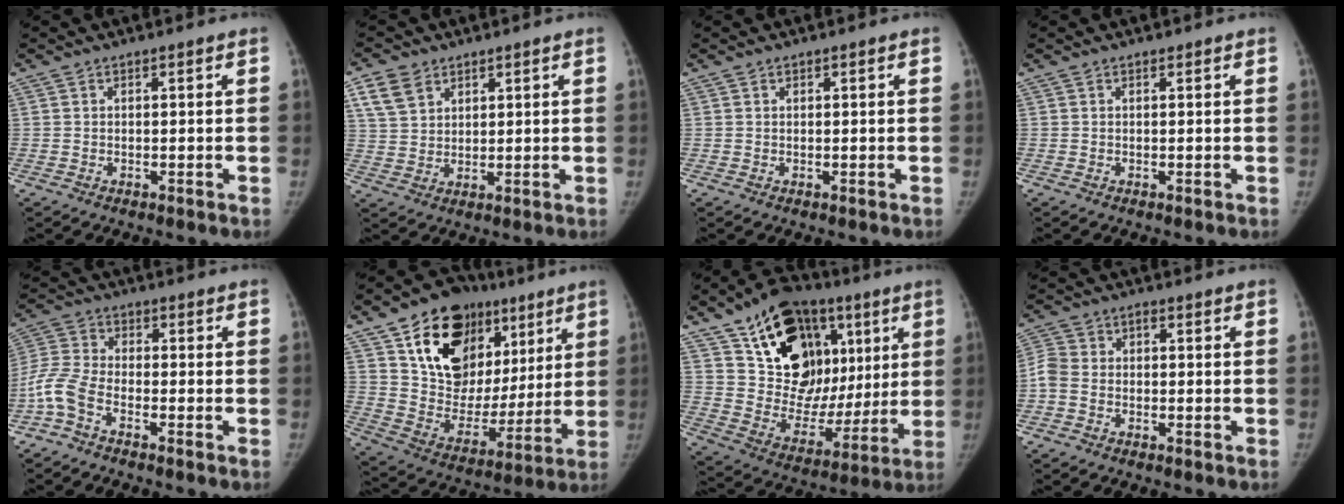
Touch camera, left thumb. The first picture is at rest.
{"total": 6.9, "force": [3.8, 4.8, 3.2], "torque": [-0.048, -0.012, 0.077]}
{"total": 0.0}
{"total": 0.0}
{"total": 6.7, "force": [-3.8, 2.8, 4.8], "torque": [-0.117, 0.021, -0.092]}
{"total": 24.8, "force": [12.0, 16.9, 13.7], "torque": [-0.165, -0.008, 0.207]}
{"total": 26.1, "force": [11.1, 17.4, 16.0], "torque": [-0.193, 0.000, 0.190]}
{"total": 4.6, "force": [-1.6, 3.3, 2.8], "torque": [-0.062, 0.018, -0.041]}